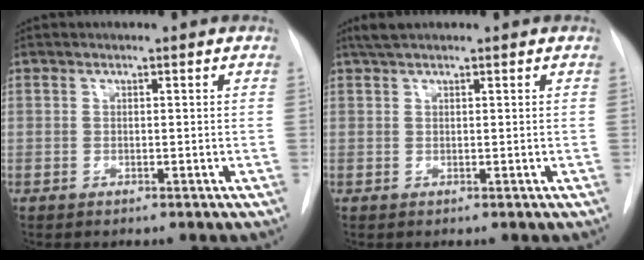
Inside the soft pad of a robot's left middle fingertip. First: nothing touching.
{"total": 2.0, "force": [1.6, 0.2, 1.2], "torque": [-0.026, 0.013, 0.030]}